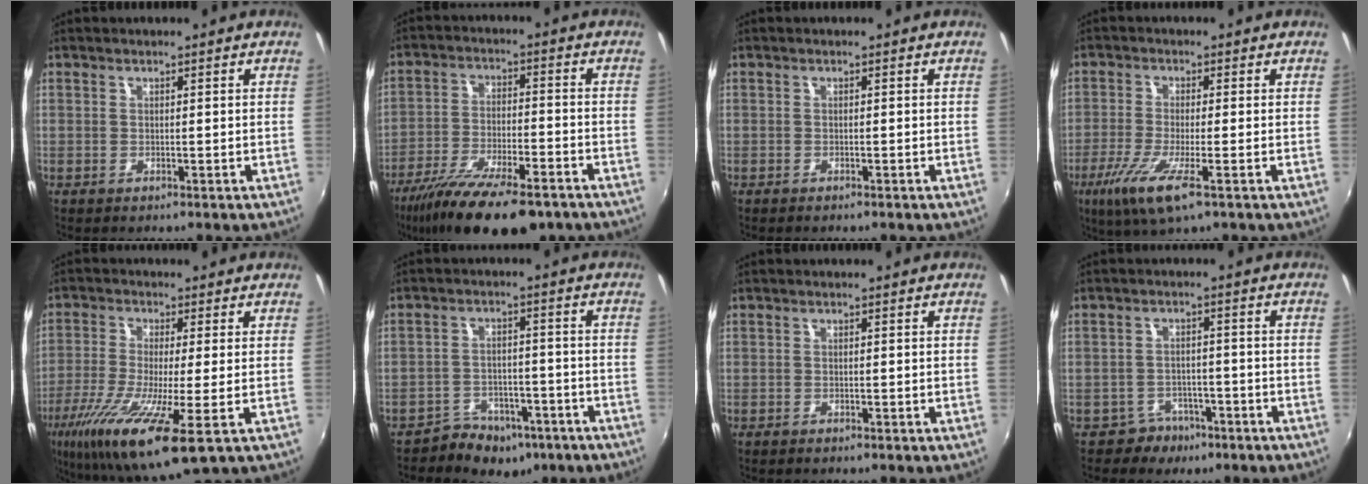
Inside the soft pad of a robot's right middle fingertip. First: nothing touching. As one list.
[{"total": 18.6, "force": [-13.5, 5.5, 11.6], "torque": [-0.227, -0.047, -0.222]}, {"total": 0.6, "force": [-0.5, 0.2, 0.2], "torque": [-0.006, -0.003, -0.010]}, {"total": 9.1, "force": [-4.6, 1.2, 7.8], "torque": [-0.172, -0.034, -0.086]}, {"total": 16.7, "force": [-7.1, 2.6, 14.9], "torque": [-0.312, -0.060, -0.129]}, {"total": 9.3, "force": [-6.5, 5.9, 2.9], "torque": [-0.075, 0.019, -0.086]}, {"total": 0.8, "force": [-0.7, 0.3, 0.3], "torque": [-0.009, -0.004, -0.014]}, {"total": 5.4, "force": [-3.7, 3.9, 0.6], "torque": [-0.022, 0.011, -0.051]}]